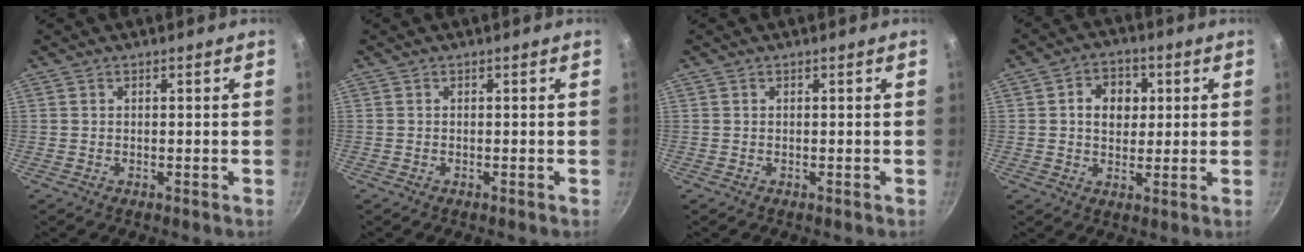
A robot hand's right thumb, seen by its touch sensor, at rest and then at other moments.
{"total": 0.0}
{"total": 0.0}
{"total": 7.5, "force": [1.5, 6.0, 4.3], "torque": [-0.038, 0.004, 0.017]}